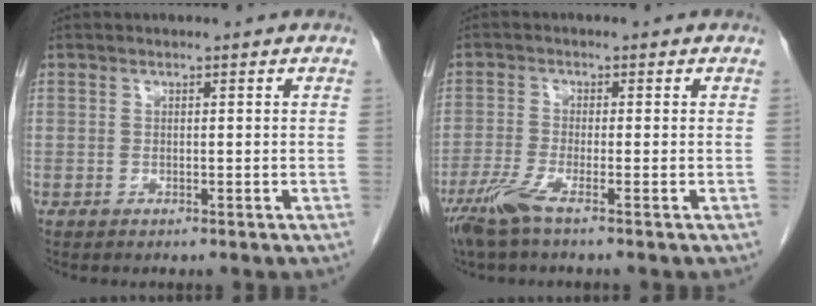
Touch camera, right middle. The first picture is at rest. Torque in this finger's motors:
{"motor_torque": [0.79, -0.58, 0.03, 0.07]}